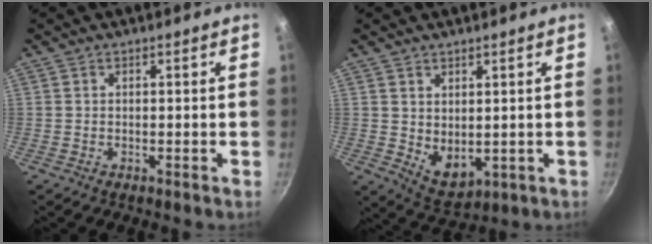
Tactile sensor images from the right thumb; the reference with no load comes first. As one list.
[{"total": 5.9, "force": [1.4, 3.8, 4.4], "torque": [-0.056, -0.024, 0.042]}]